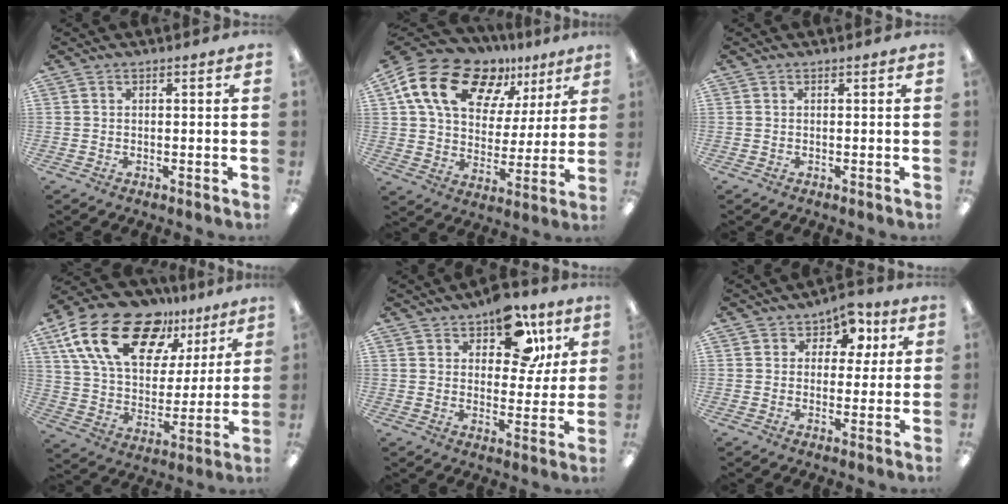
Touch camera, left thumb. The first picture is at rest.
{"total": 19.3, "force": [11.3, 11.8, 10.3], "torque": [-0.193, -0.047, 0.208]}
{"total": 0.0}
{"total": 22.7, "force": [13.6, 12.3, 13.3], "torque": [-0.237, -0.067, 0.246]}
{"total": 13.5, "force": [8.0, 7.7, 7.7], "torque": [-0.108, -0.031, 0.138]}
{"total": 7.2, "force": [3.7, 5.3, 3.1], "torque": [-0.050, -0.009, 0.066]}